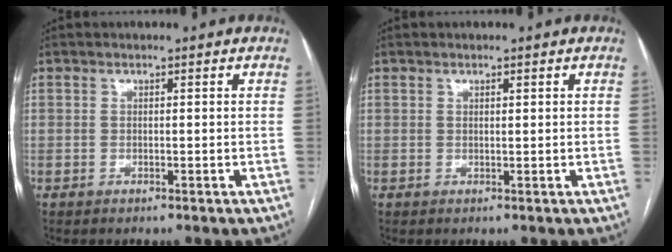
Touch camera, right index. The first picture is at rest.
{"total": 0.5, "force": [0.2, 0.1, 0.4], "torque": [-0.009, -0.002, 0.004]}